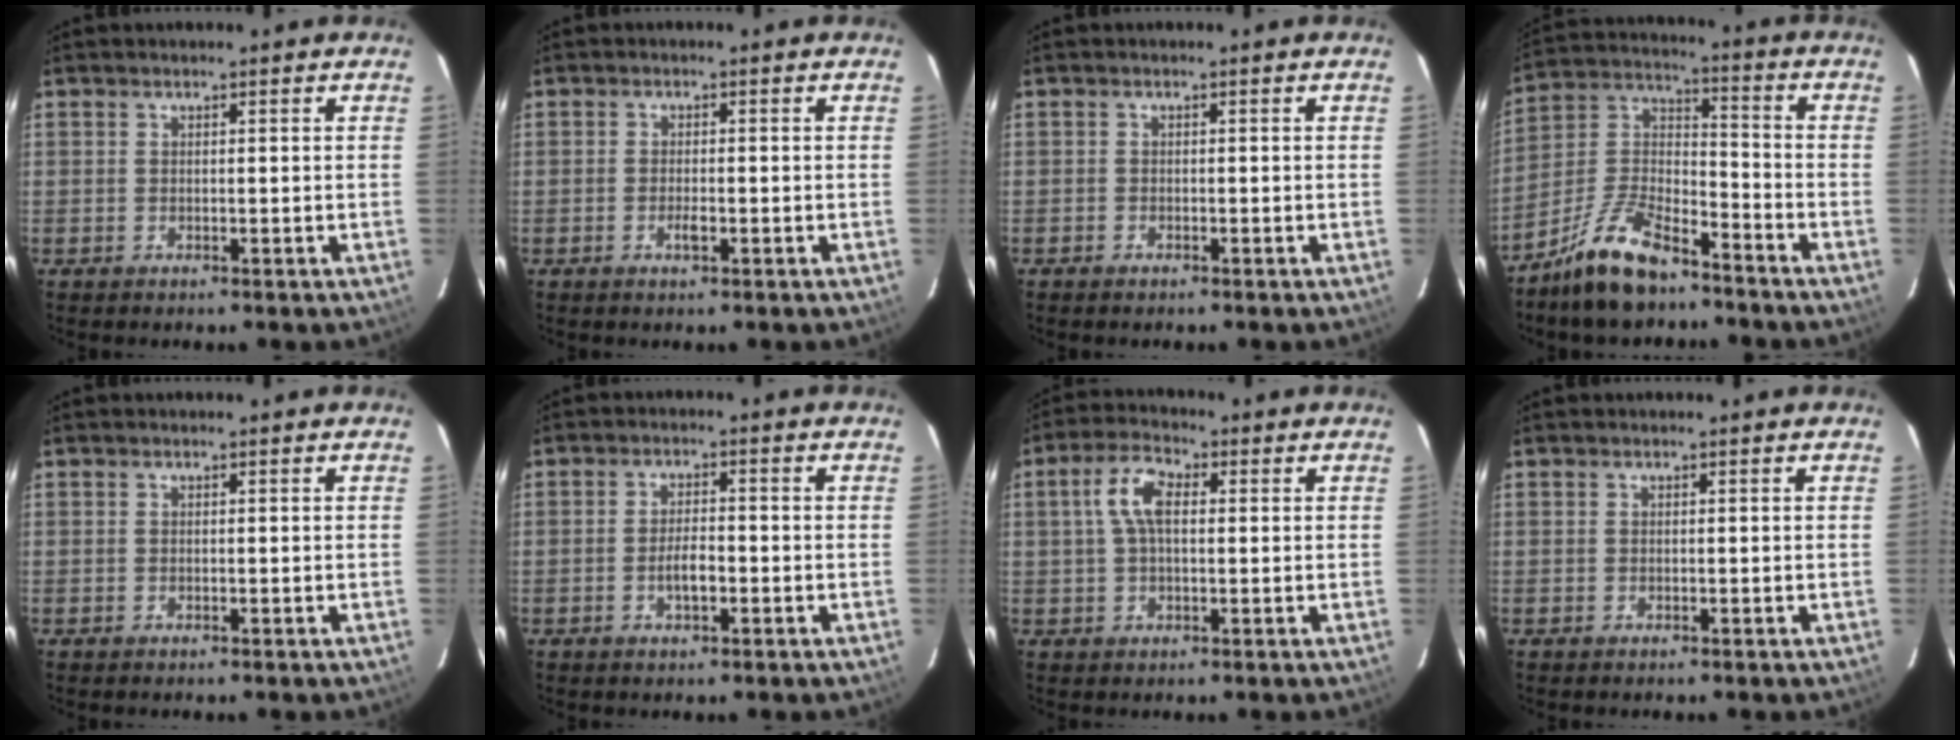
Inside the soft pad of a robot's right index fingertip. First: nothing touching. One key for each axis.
{"total": 2.0, "fx": -0.9, "fy": 0.7, "fz": 1.6, "tx": -0.032, "ty": -0.001, "tz": -0.017}
{"total": 0.8, "fx": -0.7, "fy": 0.4, "fz": 0.1, "tx": -0.004, "ty": 0.003, "tz": -0.013}
{"total": 13.4, "fx": -9.6, "fy": 4.9, "fz": 8.0, "tx": -0.175, "ty": 0.020, "tz": -0.182}
{"total": 0.0}
{"total": 3.7, "fx": -1.4, "fy": 1.4, "fz": 3.2, "tx": -0.060, "ty": 0.000, "tz": -0.021}
{"total": 6.5, "fx": 1.0, "fy": 3.3, "fz": 5.5, "tx": -0.110, "ty": 0.018, "tz": 0.019}
{"total": 0.0}